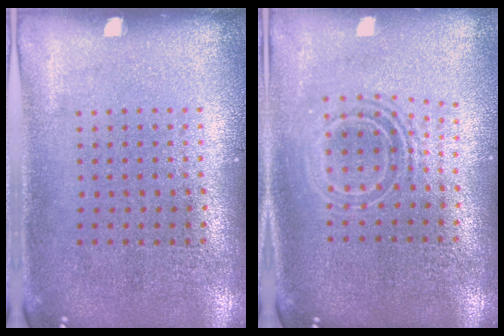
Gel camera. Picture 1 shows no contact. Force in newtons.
{"total": 1.6, "press": 1.3, "slide": 0.9}